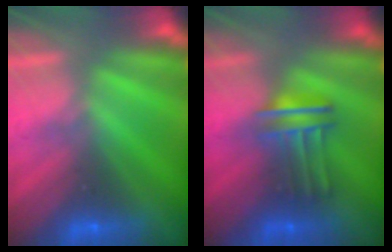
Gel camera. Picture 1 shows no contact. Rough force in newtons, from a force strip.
{"total": 3.3}